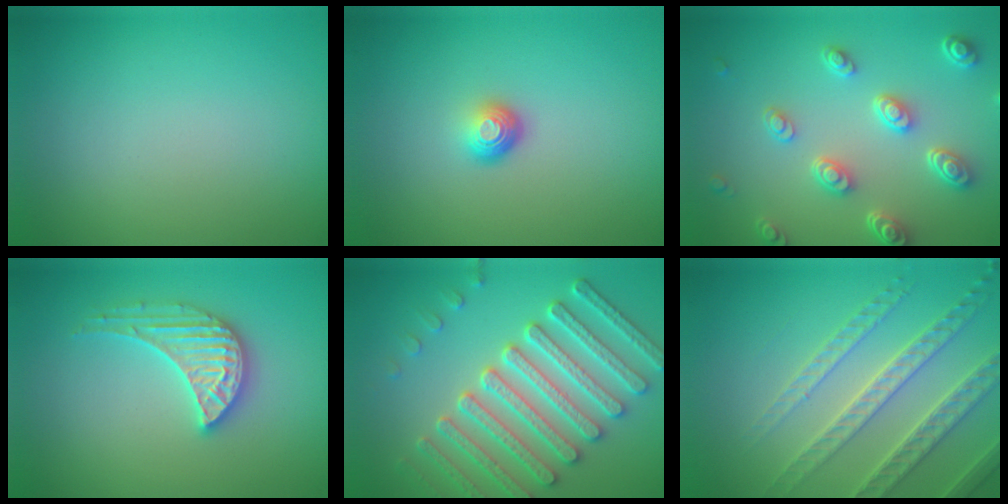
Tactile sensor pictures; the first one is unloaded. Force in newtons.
{"total": 1.7, "press": 1.1, "slide": 1.3}
{"total": 4.6, "press": 3.7, "slide": 2.8}
{"total": 3.9, "press": 3.9, "slide": 0.5}
{"total": 6.9, "press": 6.2, "slide": 3.1}
{"total": 4.4, "press": 4.2, "slide": 1.5}